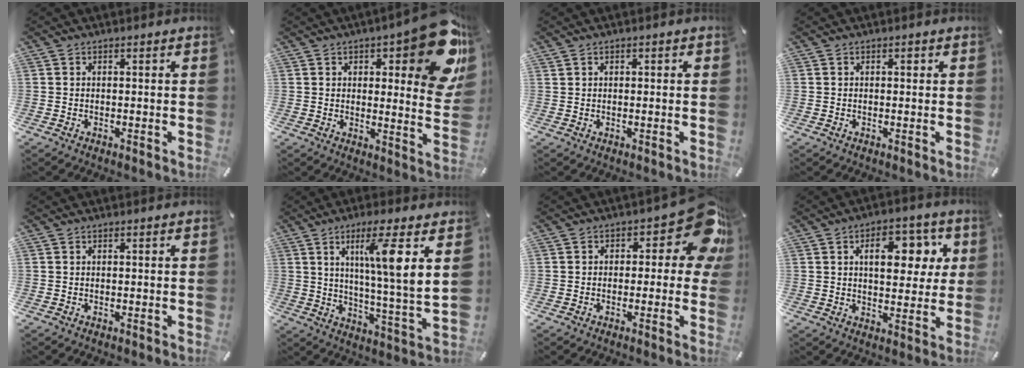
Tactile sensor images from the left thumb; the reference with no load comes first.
{"total": 19.8, "force": [9.4, 6.7, 16.1], "torque": [-0.201, -0.067, 0.148]}
{"total": 0.5, "force": [0.2, 0.5, 0.1], "torque": [-0.002, 0.004, 0.002]}
{"total": 0.8, "force": [0.2, 0.5, 0.6], "torque": [-0.003, -0.001, 0.001]}
{"total": 0.0}
{"total": 12.7, "force": [5.3, 0.1, 11.5], "torque": [-0.192, -0.022, 0.072]}
{"total": 12.3, "force": [3.9, 5.9, 10.1], "torque": [-0.121, -0.031, 0.068]}
{"total": 12.1, "force": [4.0, 7.3, 8.7], "torque": [-0.114, -0.007, 0.062]}